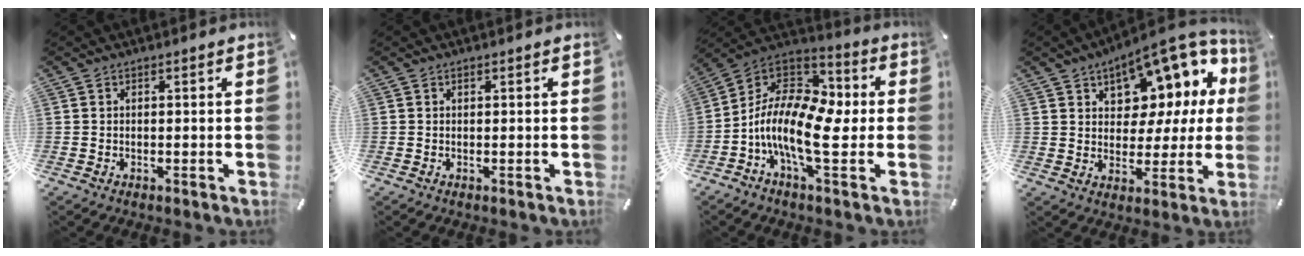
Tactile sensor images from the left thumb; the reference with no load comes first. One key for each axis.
{"total": 0.0}
{"total": 15.8, "fx": -4.7, "fy": 7.3, "fz": 13.3, "tx": -0.283, "ty": -0.001, "tz": -0.083}
{"total": 13.3, "fx": 8.1, "fy": 8.1, "fz": 6.8, "tx": -0.089, "ty": -0.068, "tz": 0.140}